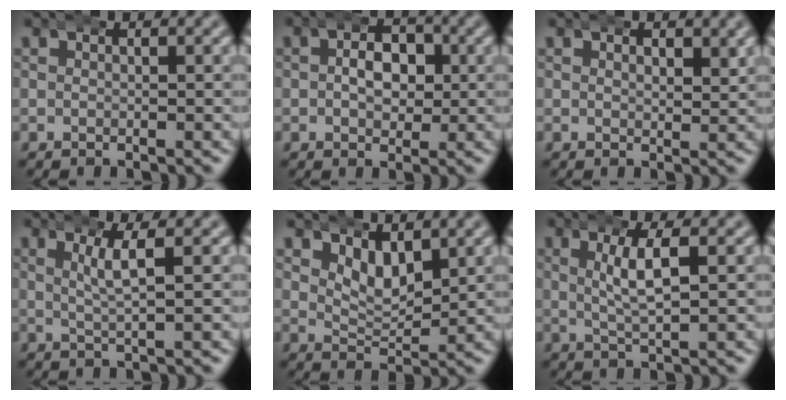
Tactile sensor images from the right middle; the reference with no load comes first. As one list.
[{"total": 3.8, "force": [0.1, 2.5, 2.8], "torque": [-0.029, 0.001, -0.002]}, {"total": 1.2, "force": [0.8, 0.6, 0.7], "torque": [-0.012, -0.006, 0.014]}, {"total": 2.3, "force": [0.9, -0.4, 2.0], "torque": [-0.038, 0.000, 0.020]}, {"total": 3.2, "force": [2.2, 1.4, 1.9], "torque": [-0.033, -0.016, 0.043]}, {"total": 3.0, "force": [0.7, 0.2, 2.9], "torque": [-0.055, 0.001, 0.016]}]